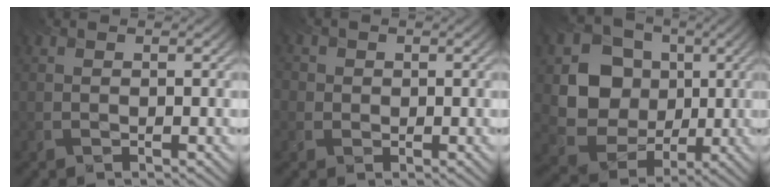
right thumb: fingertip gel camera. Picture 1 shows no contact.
{"total": 2.5, "force": [0.6, 2.3, 0.6], "torque": [-0.015, 0.001, 0.000]}
{"total": 10.7, "force": [1.4, 9.4, 4.9], "torque": [-0.113, -0.014, 0.013]}